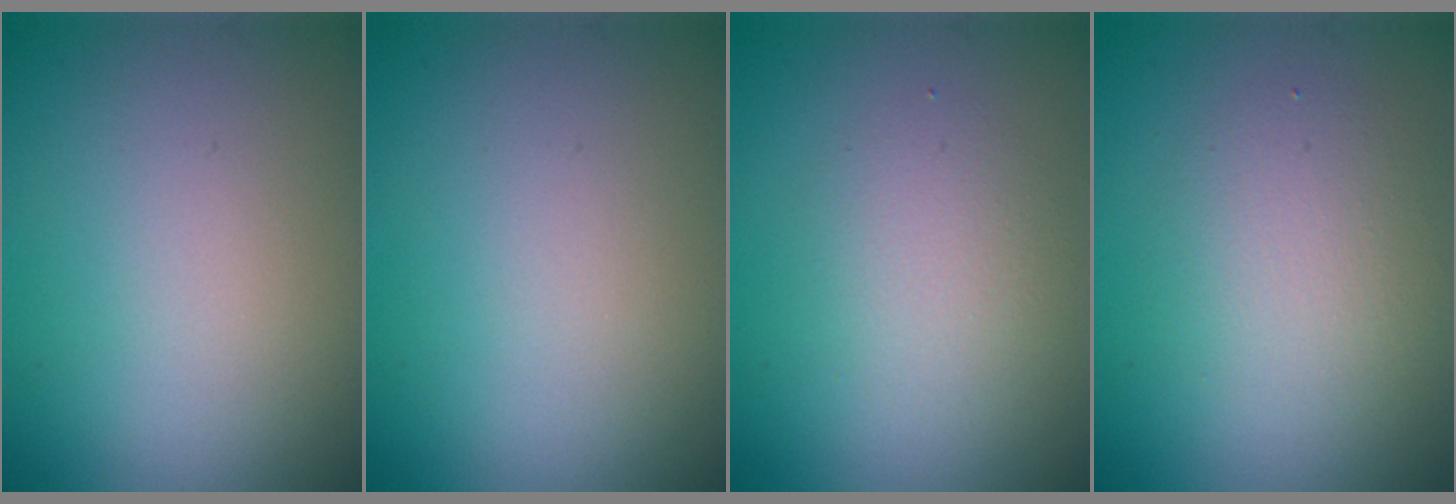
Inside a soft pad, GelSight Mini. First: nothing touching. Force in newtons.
{"total": 0.0}
{"total": 2.2, "press": 2.2, "slide": 0.0}
{"total": 3.1, "press": 3.1, "slide": 0.1}